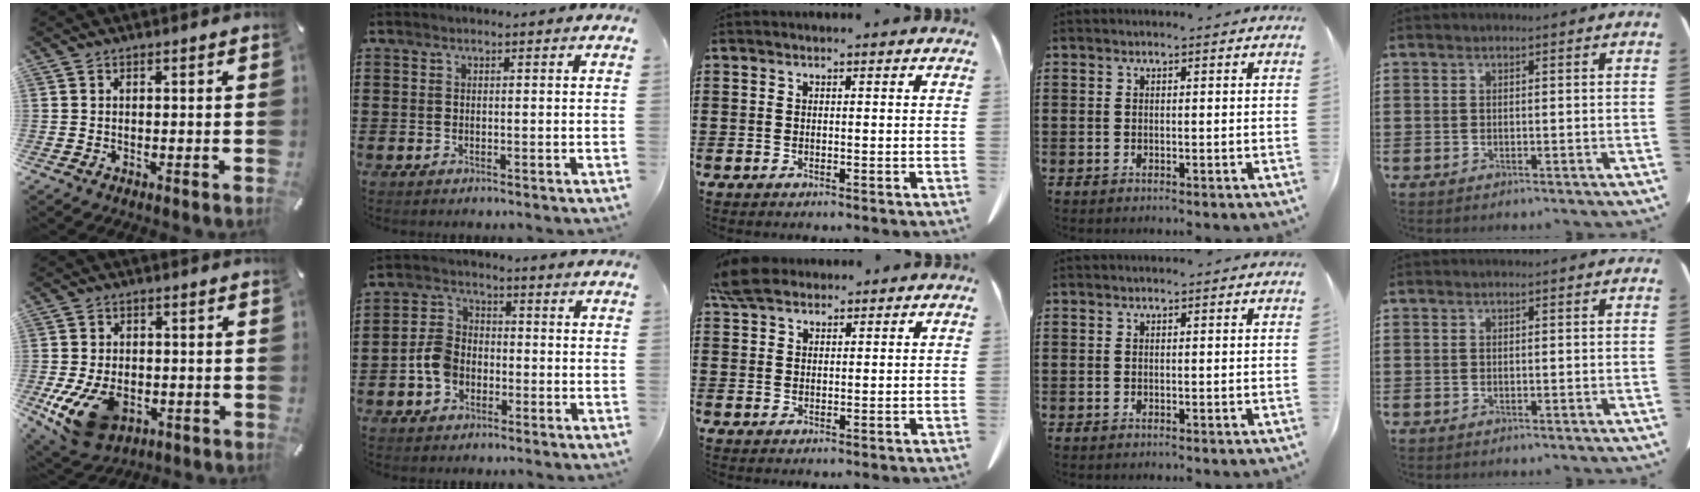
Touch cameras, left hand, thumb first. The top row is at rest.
{"thumb": {"total": 11.9, "force": [-3.7, 8.2, 7.8], "torque": [-0.154, 0.005, -0.063]}, "index": {"total": 5.6, "force": [-2.0, 4.1, 3.2], "torque": [-0.087, 0.006, -0.044]}, "middle": {"total": 4.9, "force": [4.1, 1.8, 1.9], "torque": [-0.050, 0.000, 0.080]}}